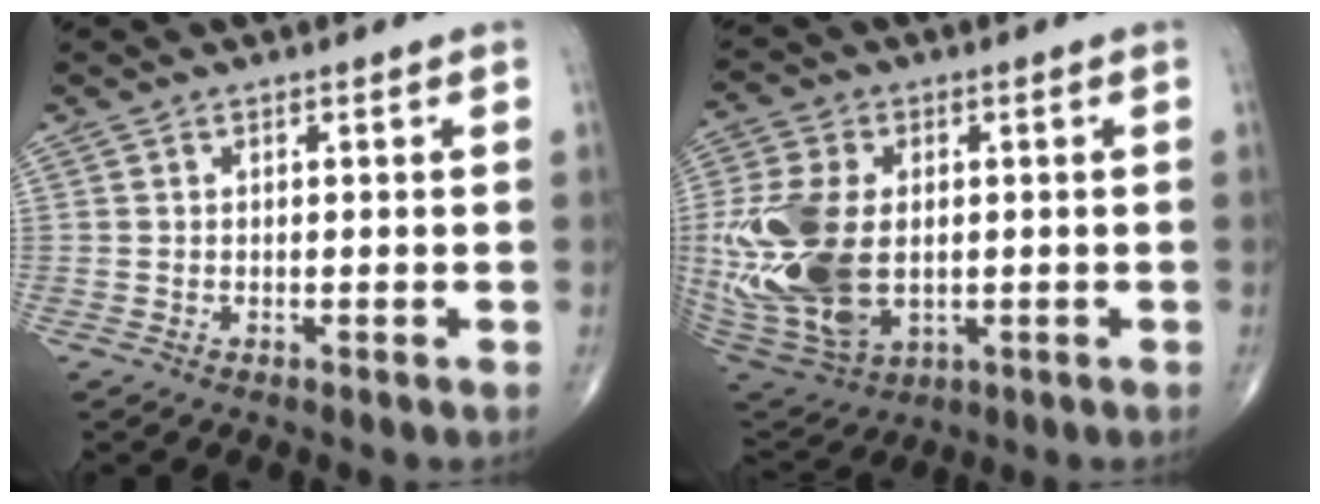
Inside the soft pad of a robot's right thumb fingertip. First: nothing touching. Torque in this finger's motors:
{"motor_torque": [2.48, 2.53, 0.76, -0.62, 0.67]}